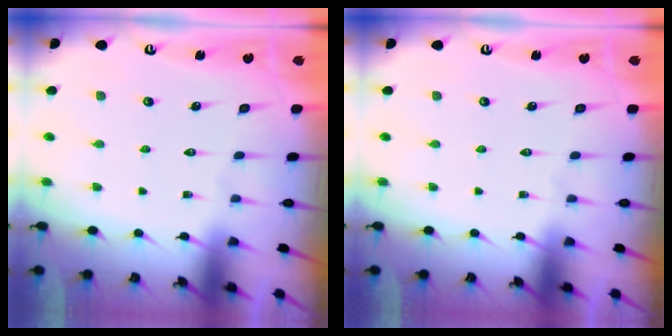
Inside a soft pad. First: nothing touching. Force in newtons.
{"total": 0.0}